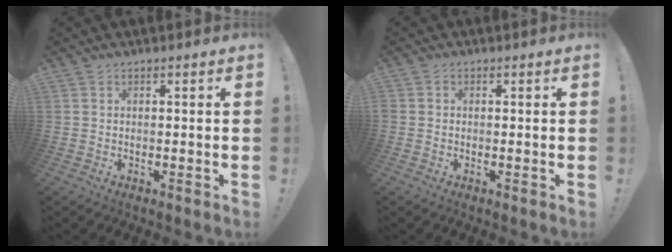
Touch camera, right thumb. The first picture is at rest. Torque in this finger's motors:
{"motor_torque": [-0.14, -0.08, 0.14, 0.29, -0.07]}